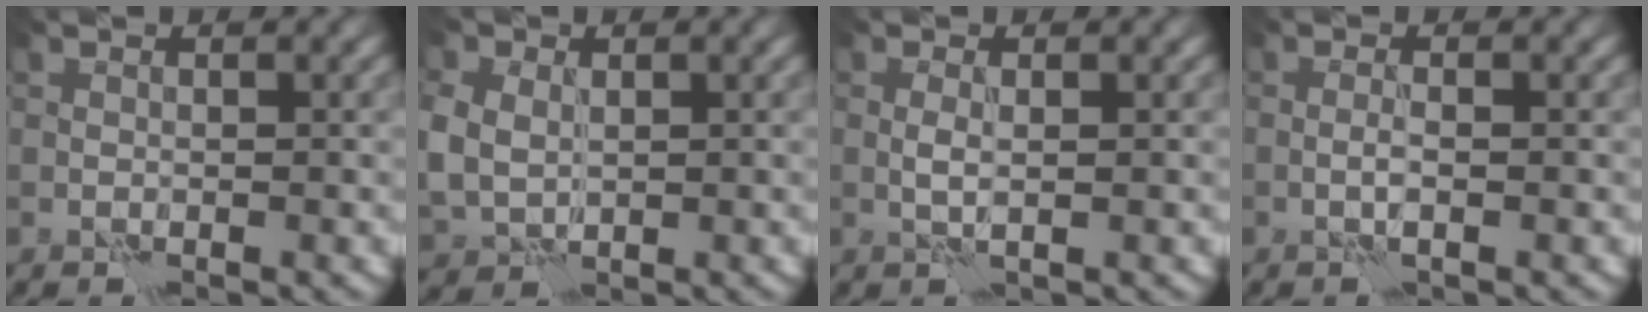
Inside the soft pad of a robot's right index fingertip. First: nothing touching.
{"total": 4.7, "force": [0.7, 3.7, 2.7], "torque": [-0.084, 0.003, 0.019]}
{"total": 1.1, "force": [0.4, 0.1, 1.0], "torque": [-0.025, -0.001, 0.006]}
{"total": 0.9, "force": [0.0, -0.1, 0.9], "torque": [-0.020, 0.002, -0.003]}